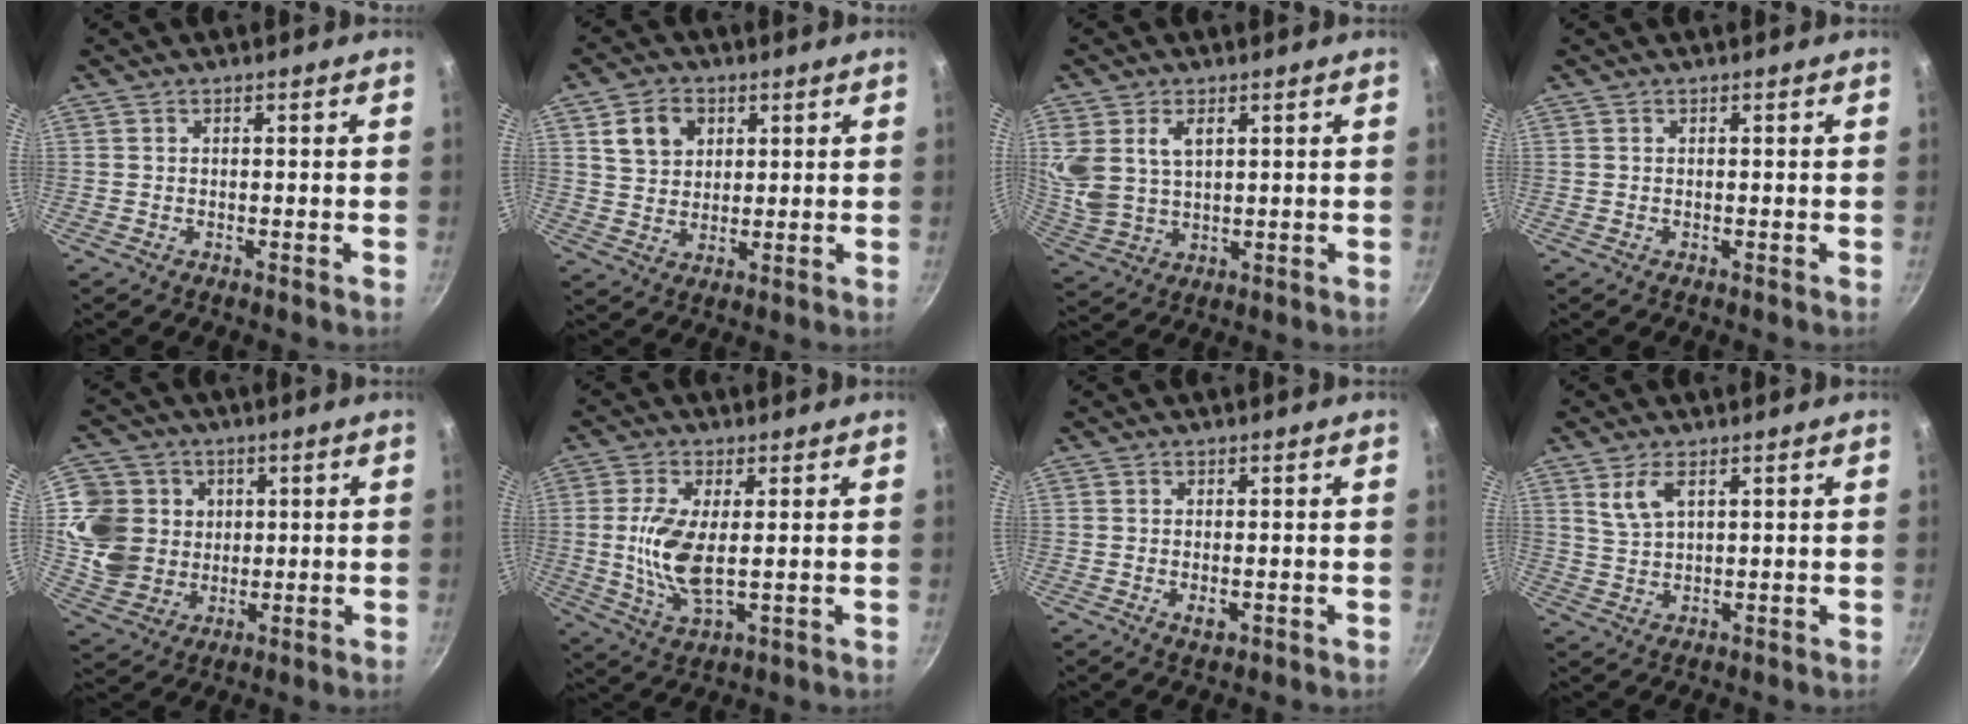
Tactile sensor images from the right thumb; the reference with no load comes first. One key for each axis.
{"total": 7.6, "fx": 3.0, "fy": 5.9, "fz": 3.7, "tx": -0.038, "ty": -0.009, "tz": 0.057}
{"total": 10.4, "fx": 3.1, "fy": 6.6, "fz": 7.4, "tx": -0.157, "ty": -0.002, "tz": 0.074}
{"total": 0.0}
{"total": 14.7, "fx": 1.5, "fy": 13.0, "fz": 6.8, "tx": -0.118, "ty": 0.005, "tz": 0.038}
{"total": 9.9, "fx": 0.3, "fy": 4.1, "fz": 9.0, "tx": -0.192, "ty": -0.018, "tz": 0.012}
{"total": 2.0, "fx": -0.5, "fy": 1.1, "fz": 1.7, "tx": -0.026, "ty": -0.001, "tz": -0.005}
{"total": 4.5, "fx": 2.3, "fy": 2.0, "fz": 3.3, "tx": -0.068, "ty": -0.008, "tz": 0.054}